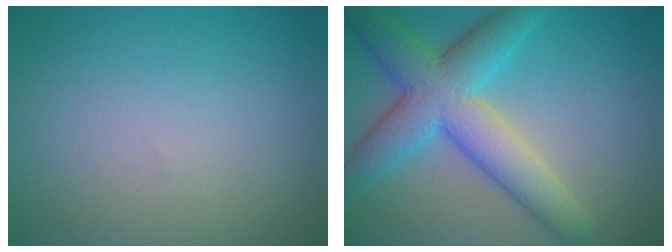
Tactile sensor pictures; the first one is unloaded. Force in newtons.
{"total": 7.9, "press": 7.9, "slide": 0.2}